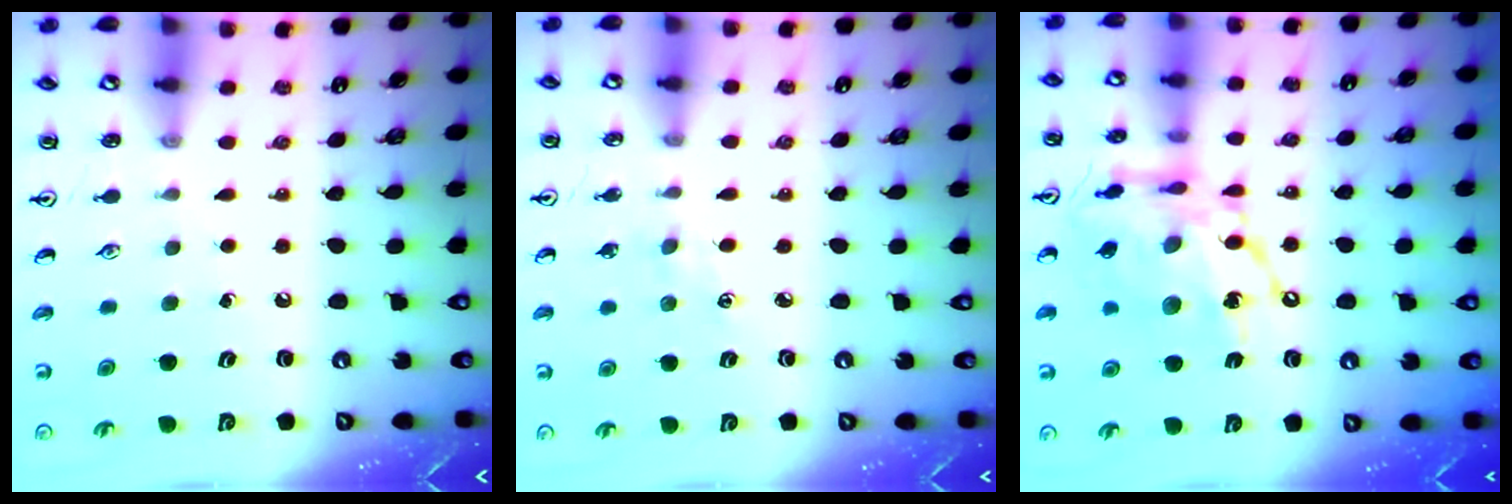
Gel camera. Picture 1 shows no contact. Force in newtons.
{"total": 2.5, "press": 2.5, "slide": 0.2}
{"total": 18.3, "press": 18.2, "slide": 1.8}